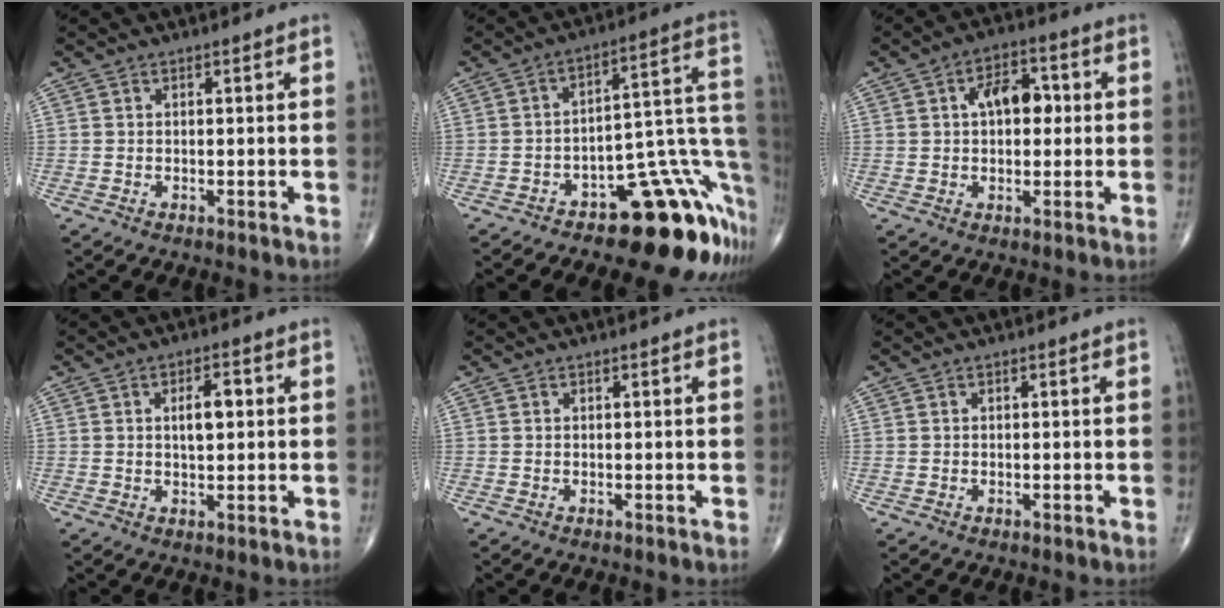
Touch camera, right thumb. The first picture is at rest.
{"total": 18.4, "force": [-10.9, 7.3, 12.9], "torque": [-0.053, 0.125, -0.149]}
{"total": 8.2, "force": [1.4, 4.9, 6.4], "torque": [-0.076, 0.016, 0.016]}
{"total": 4.6, "force": [0.8, 2.1, 4.0], "torque": [-0.061, 0.003, 0.012]}
{"total": 0.0}
{"total": 0.0}